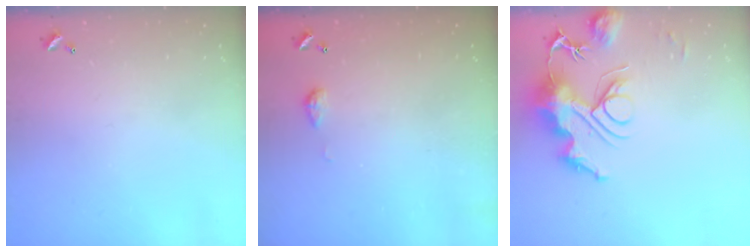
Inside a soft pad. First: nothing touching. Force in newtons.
{"total": 3.3, "press": 3.2, "slide": 0.5}
{"total": 13.8, "press": 13.7, "slide": 0.8}